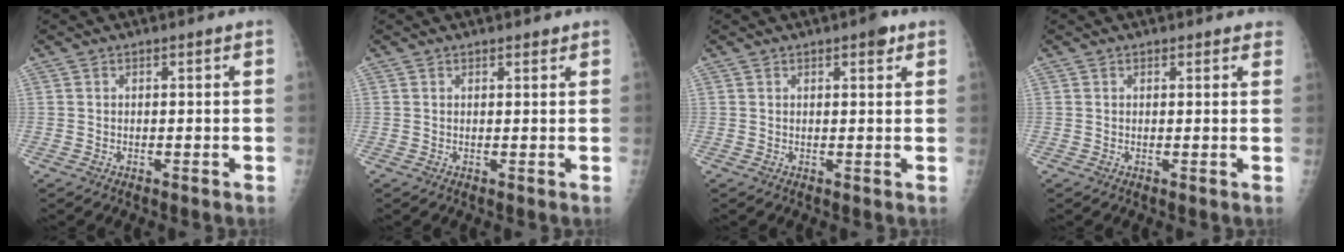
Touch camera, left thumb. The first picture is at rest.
{"total": 1.2, "force": [1.0, 0.6, 0.4], "torque": [0.001, -0.005, 0.011]}
{"total": 2.6, "force": [1.6, 1.0, 1.8], "torque": [-0.016, -0.004, 0.017]}
{"total": 2.2, "force": [1.9, 1.0, 0.3], "torque": [0.019, -0.005, 0.010]}